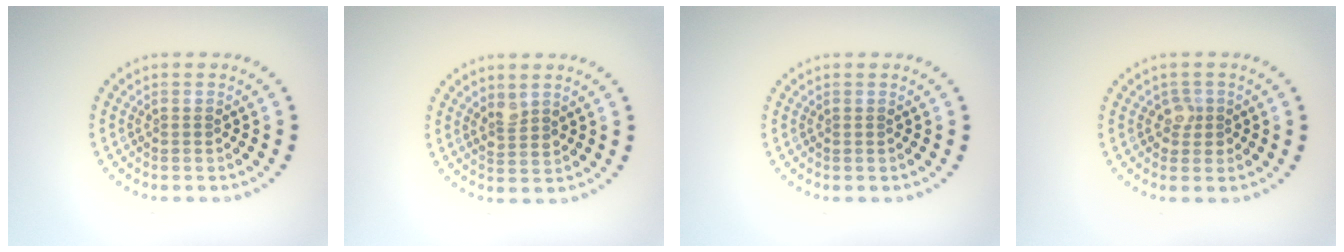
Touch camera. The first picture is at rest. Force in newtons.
{"total": 1.6, "press": 1.4, "slide": 0.9}
{"total": 0.0}
{"total": 1.6, "press": 1.3, "slide": 0.8}